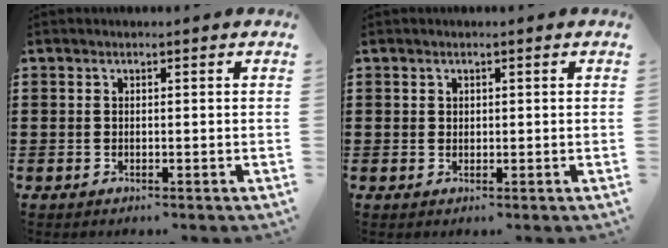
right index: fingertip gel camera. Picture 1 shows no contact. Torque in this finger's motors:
{"motor_torque": [-0.87, 1.25, -0.02, -0.01]}